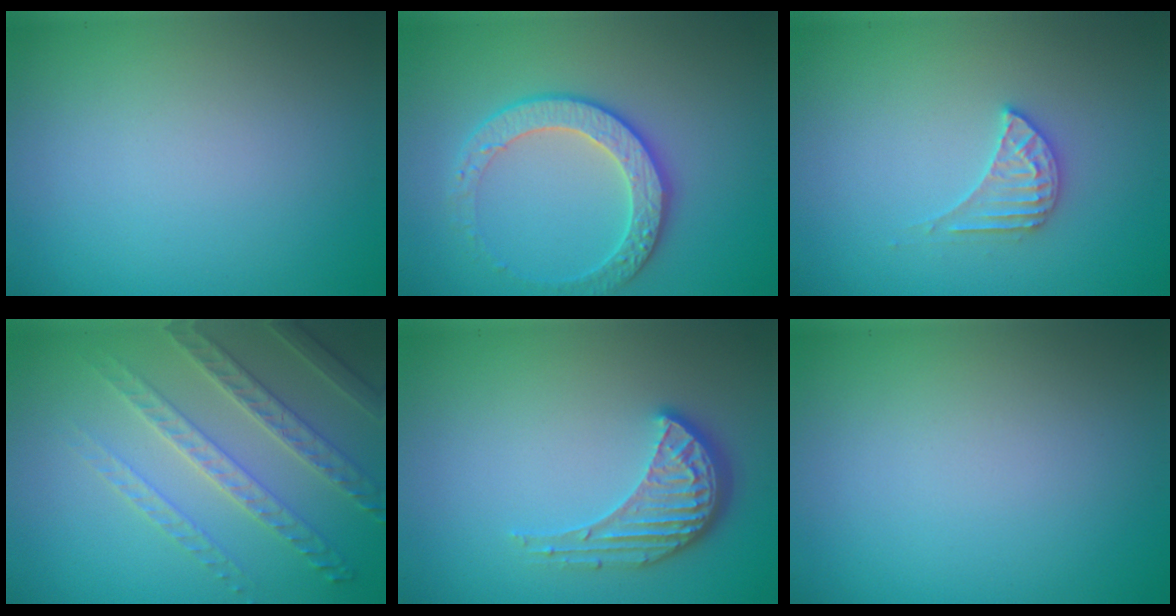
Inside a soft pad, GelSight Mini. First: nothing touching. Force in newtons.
{"total": 3.7, "press": 3.5, "slide": 1.2}
{"total": 2.3, "press": 2.3, "slide": 0.3}
{"total": 4.1, "press": 3.8, "slide": 1.5}
{"total": 4.0, "press": 3.1, "slide": 2.6}
{"total": 0.0}